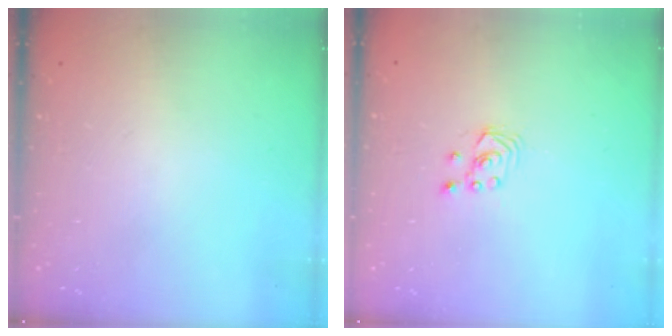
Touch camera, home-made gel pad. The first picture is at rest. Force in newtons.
{"total": 1.8, "press": 1.8, "slide": 0.2}